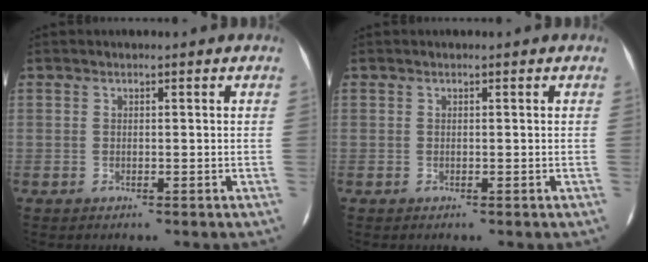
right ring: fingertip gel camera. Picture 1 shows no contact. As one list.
[{"total": 0.0}]